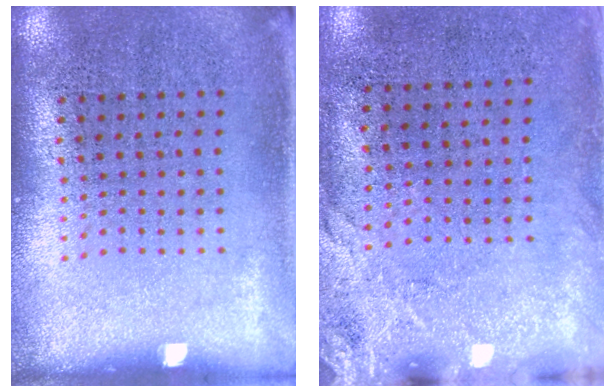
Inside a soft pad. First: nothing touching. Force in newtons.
{"total": 2.6, "press": 2.1, "slide": 1.6}